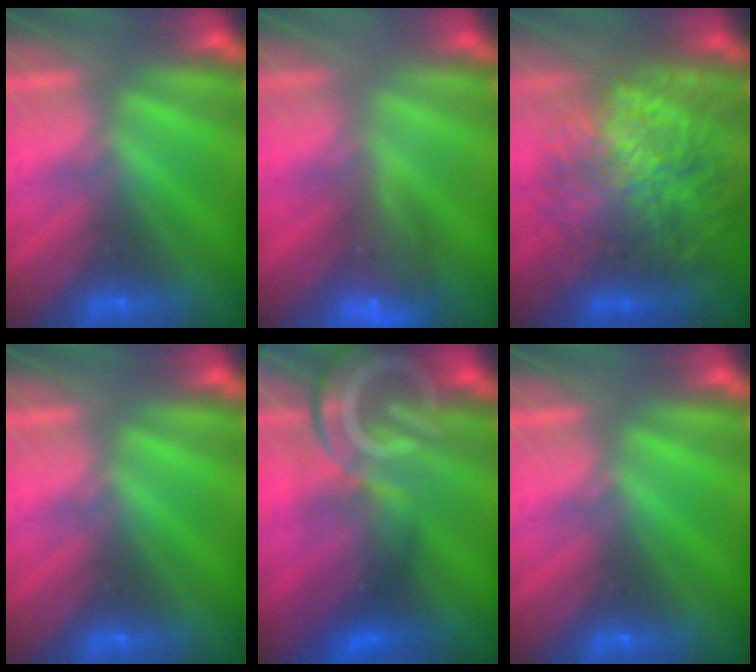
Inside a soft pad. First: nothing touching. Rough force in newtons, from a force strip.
{"total": 7.7}
{"total": 11.2}
{"total": 0.0}
{"total": 9.2}
{"total": 0.0}